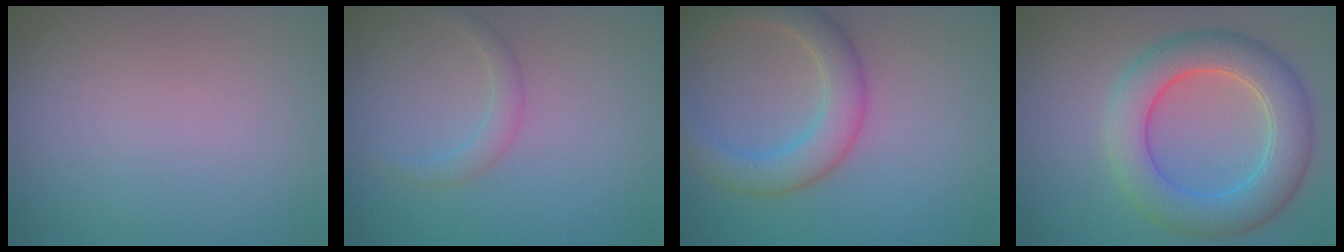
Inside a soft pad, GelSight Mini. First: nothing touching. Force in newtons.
{"total": 1.5, "press": 1.5, "slide": 0.1}
{"total": 4.3, "press": 4.3, "slide": 0.2}
{"total": 6.8, "press": 6.8, "slide": 0.5}